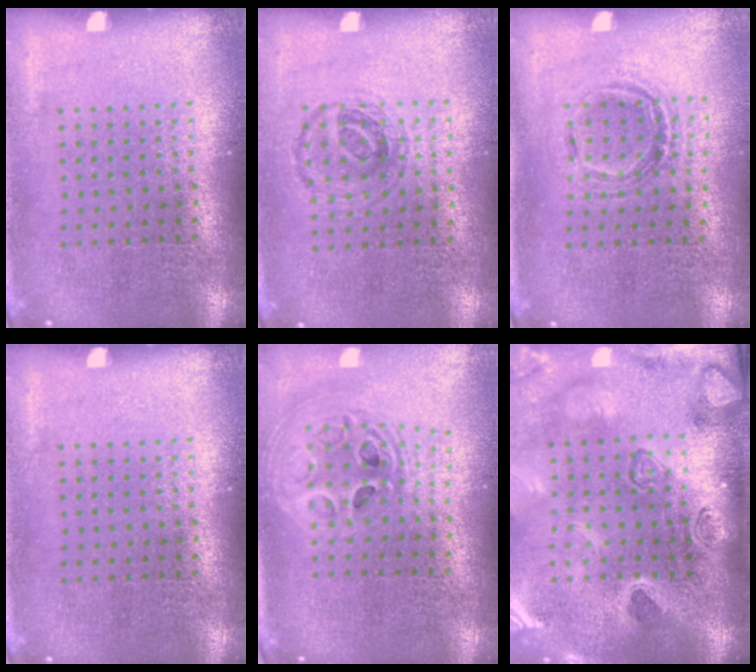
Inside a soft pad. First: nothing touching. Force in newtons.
{"total": 0.9, "press": 0.8, "slide": 0.4}
{"total": 1.0, "press": 1.0, "slide": 0.2}
{"total": 0.0}
{"total": 2.3, "press": 1.8, "slide": 1.4}
{"total": 4.2, "press": 3.3, "slide": 2.6}